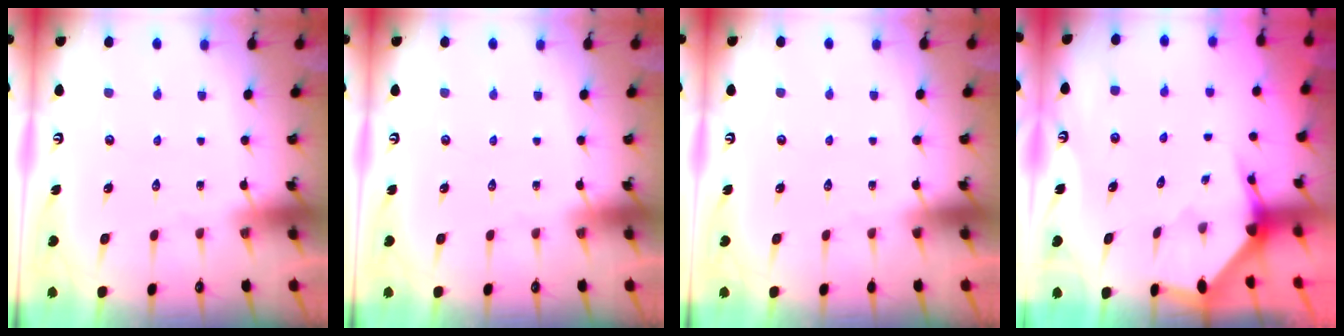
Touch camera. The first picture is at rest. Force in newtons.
{"total": 0.0}
{"total": 0.0}
{"total": 3.0, "press": 3.0, "slide": 0.3}